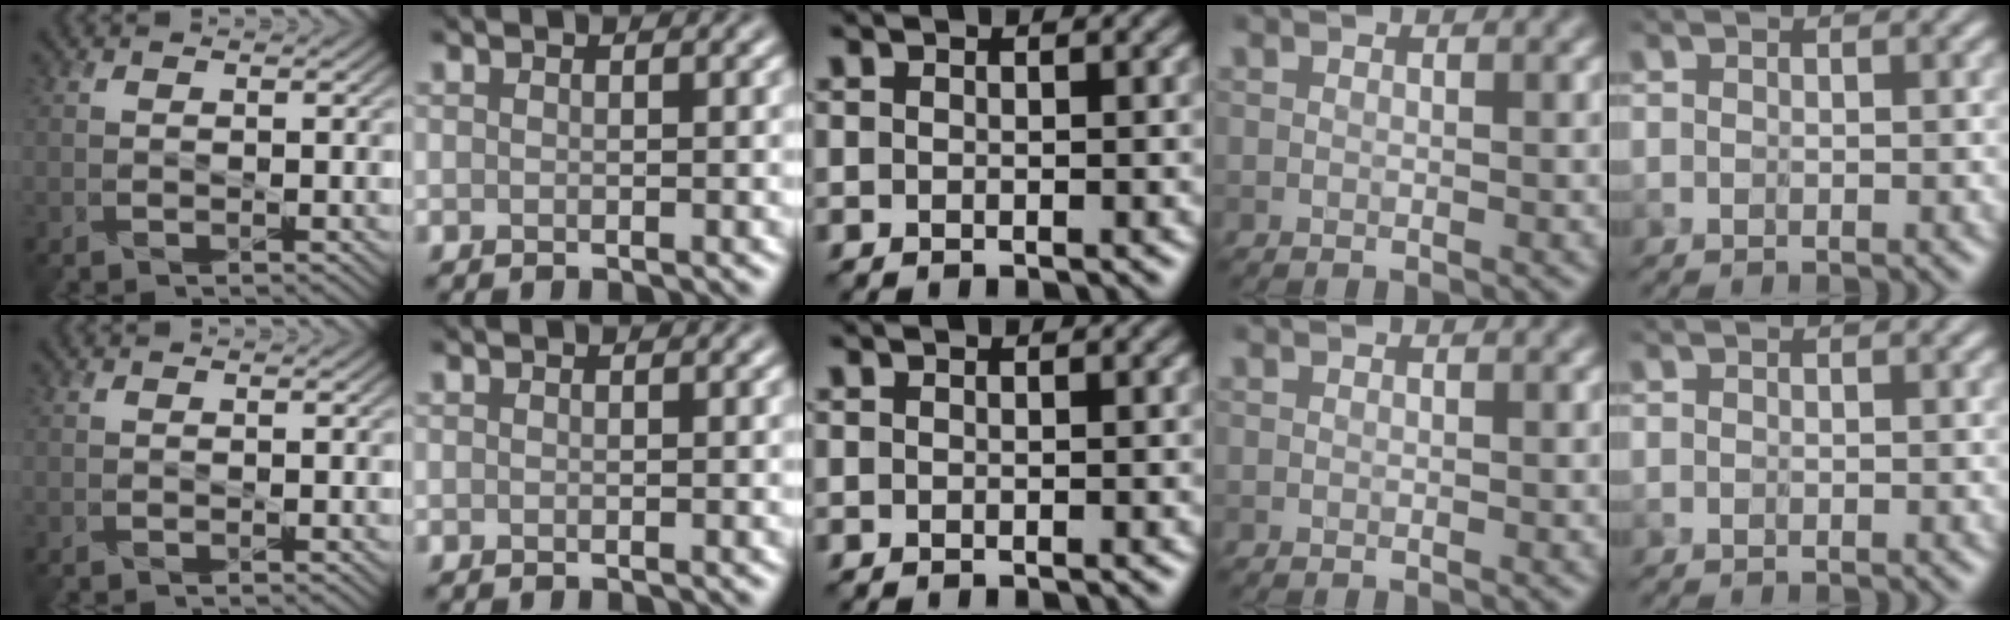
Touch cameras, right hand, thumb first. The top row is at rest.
{}